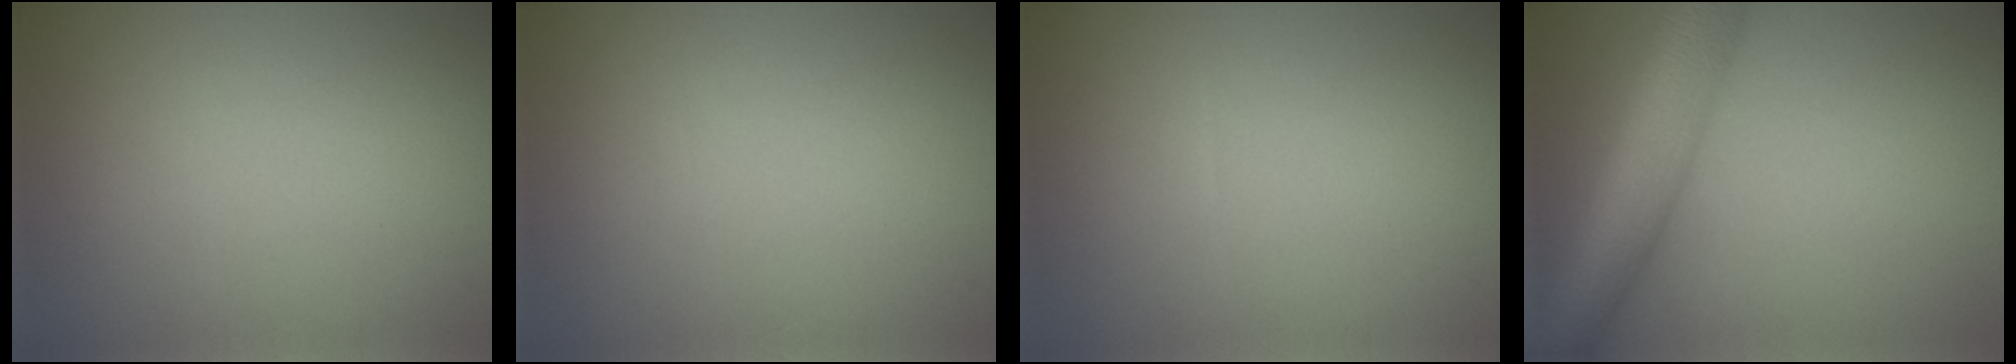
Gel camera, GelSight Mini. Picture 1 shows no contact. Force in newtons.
{"total": 0.0}
{"total": 0.0}
{"total": 8.9, "press": 8.9, "slide": 0.4}